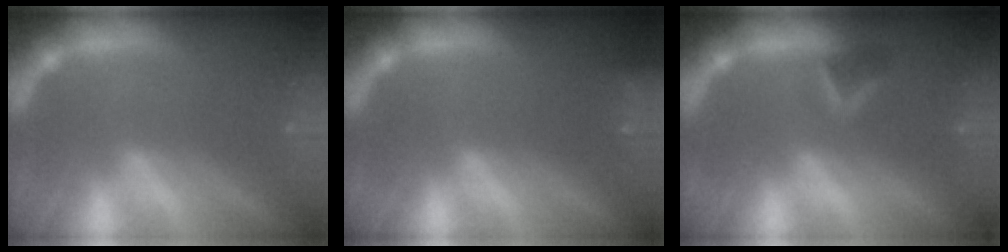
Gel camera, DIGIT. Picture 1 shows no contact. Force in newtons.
{"total": 1.9}
{"total": 2.4}